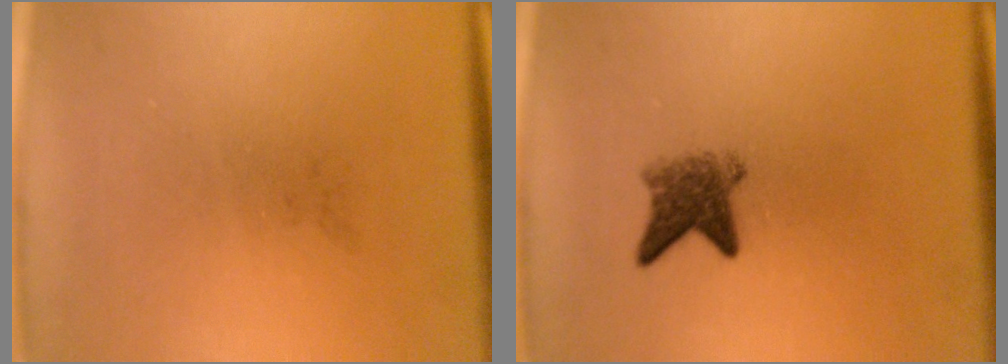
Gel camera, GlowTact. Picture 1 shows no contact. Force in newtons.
{"total": 3.8}